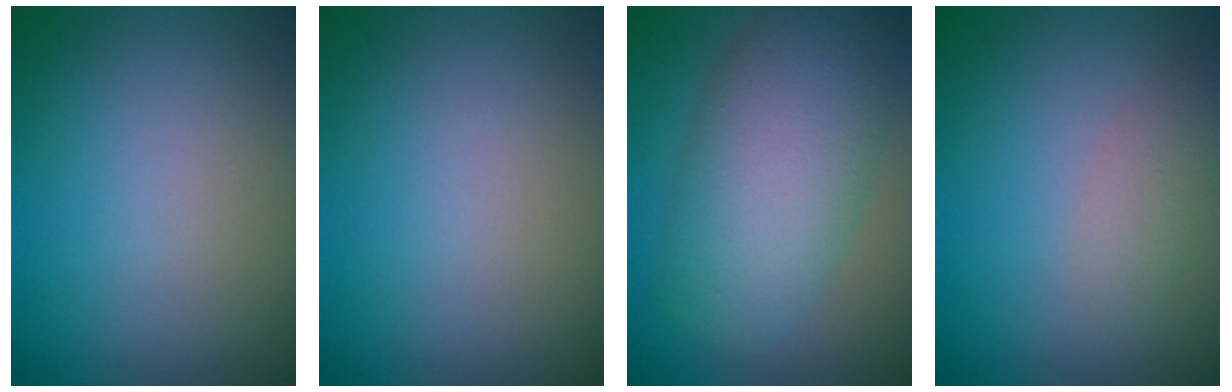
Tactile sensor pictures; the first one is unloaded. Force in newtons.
{"total": 0.0}
{"total": 8.2, "press": 8.2, "slide": 0.1}
{"total": 1.8, "press": 1.8, "slide": 0.1}